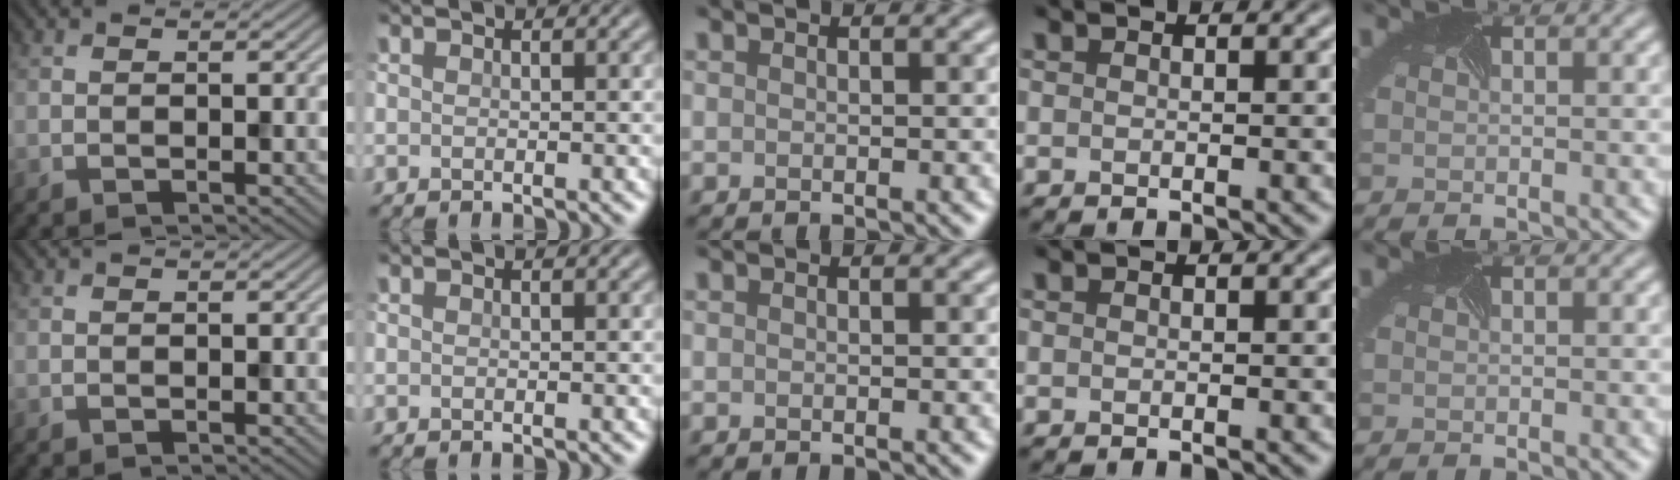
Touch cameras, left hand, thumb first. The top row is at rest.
{}